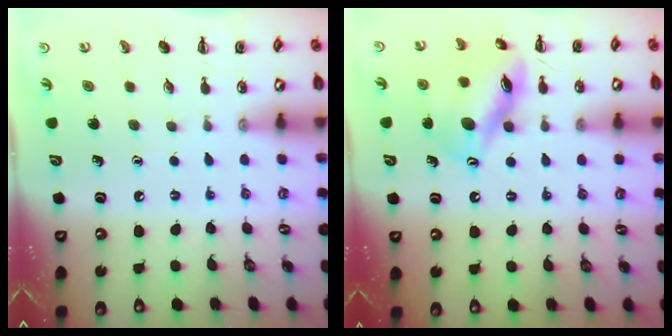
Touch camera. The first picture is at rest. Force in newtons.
{"total": 15.7, "press": 15.7, "slide": 1.0}